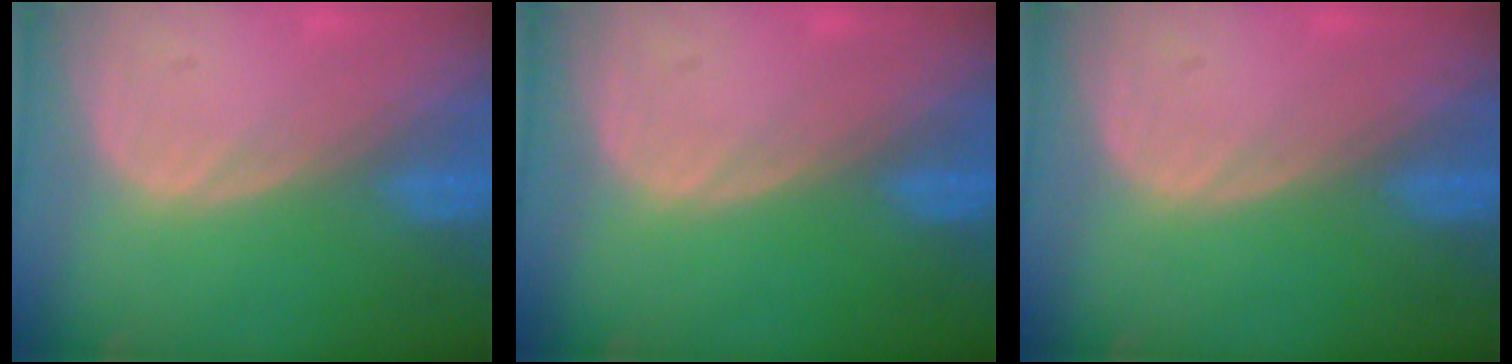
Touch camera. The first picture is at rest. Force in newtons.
{"total": 0.0}
{"total": 0.0}